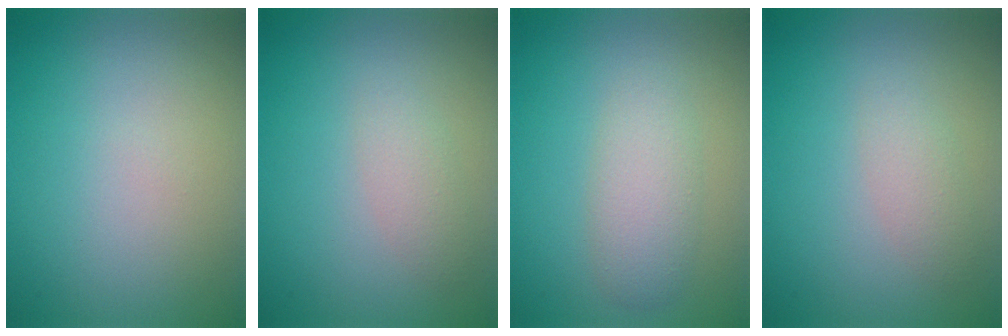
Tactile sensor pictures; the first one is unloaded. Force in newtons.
{"total": 1.6, "press": 1.6, "slide": 0.1}
{"total": 2.9, "press": 2.9, "slide": 0.0}
{"total": 1.6, "press": 1.6, "slide": 0.1}